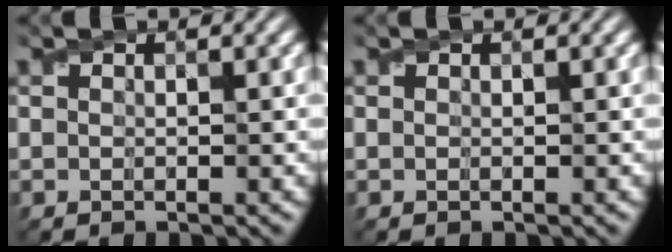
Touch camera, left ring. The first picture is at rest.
{"total": 0.0}